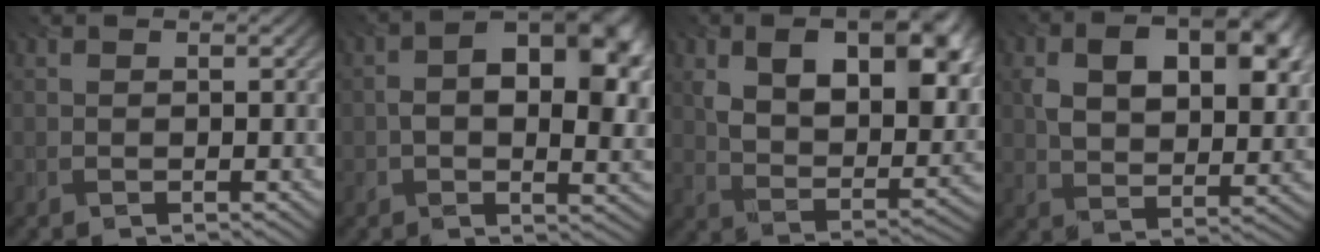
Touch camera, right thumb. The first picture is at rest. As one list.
[{"total": 11.5, "force": [1.2, 6.2, 9.7], "torque": [-0.136, 0.002, 0.016]}, {"total": 14.5, "force": [4.8, 8.1, 11.0], "torque": [-0.172, -0.013, 0.097]}, {"total": 11.5, "force": [3.5, 6.9, 8.5], "torque": [-0.143, -0.002, 0.064]}]